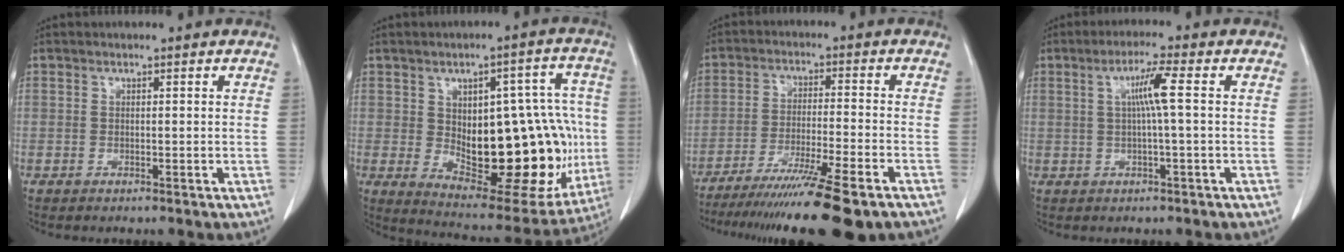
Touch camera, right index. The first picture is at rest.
{"total": 23.7, "force": [-1.8, 10.1, 21.3], "torque": [-0.264, 0.018, 0.007]}
{"total": 16.7, "force": [-12.9, 0.1, 10.6], "torque": [-0.152, -0.045, -0.200]}
{"total": 4.8, "force": [0.7, -0.6, 4.7], "torque": [-0.087, 0.007, 0.015]}